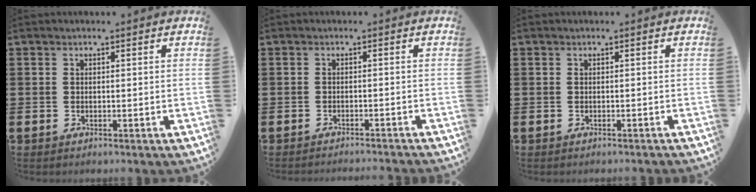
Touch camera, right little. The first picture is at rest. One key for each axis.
{"total": 1.0, "fx": -1.0, "fy": -0.3, "fz": 0.0, "tx": 0.002, "ty": 0.001, "tz": -0.020}
{"total": 0.0}